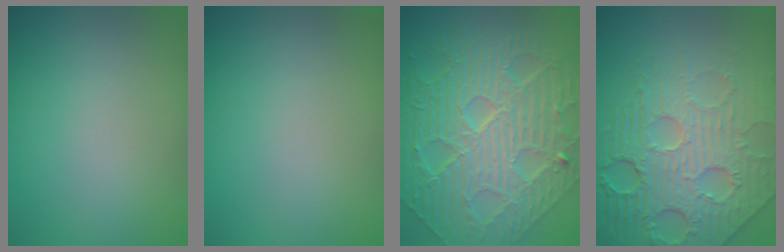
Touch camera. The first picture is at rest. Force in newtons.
{"total": 0.0}
{"total": 10.8, "press": 7.4, "slide": 7.9}
{"total": 8.6, "press": 6.0, "slide": 6.2}